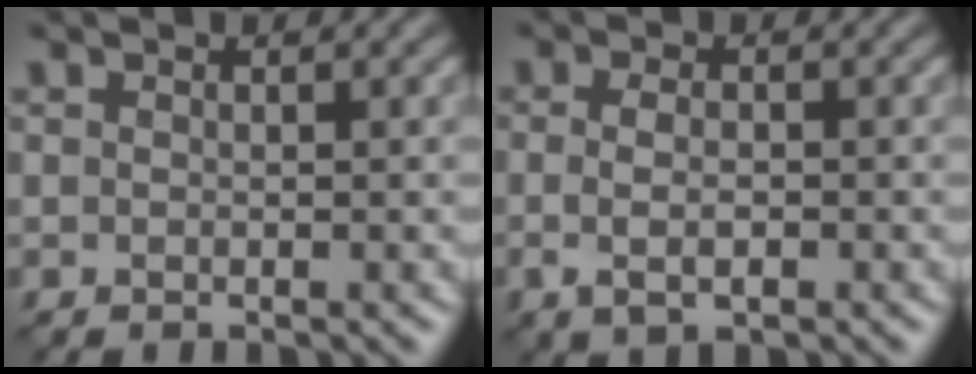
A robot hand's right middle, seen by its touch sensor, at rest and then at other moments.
{"total": 2.0, "force": [-0.5, 0.9, 1.7], "torque": [-0.038, -0.001, -0.009]}